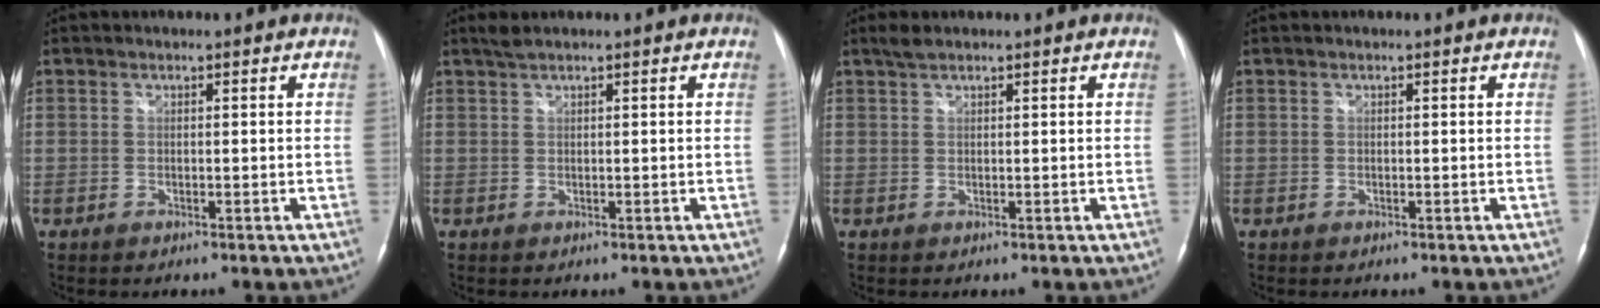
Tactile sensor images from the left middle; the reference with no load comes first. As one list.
[{"total": 1.3, "force": [1.1, -0.1, 0.7], "torque": [-0.019, 0.011, 0.026]}, {"total": 1.5, "force": [1.3, 0.3, 0.8], "torque": [-0.022, 0.008, 0.030]}, {"total": 0.0}]